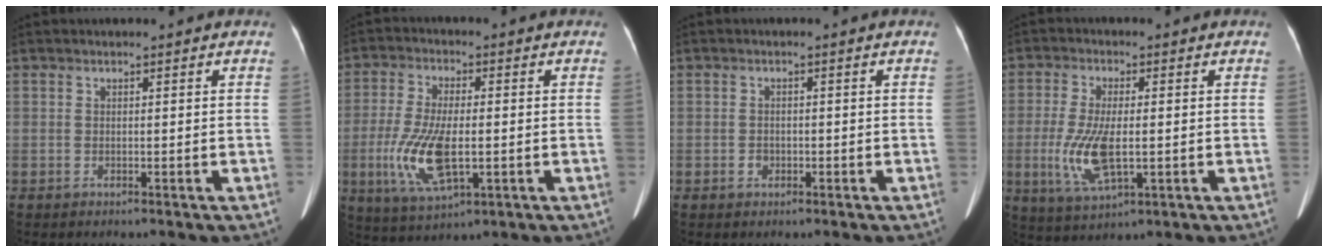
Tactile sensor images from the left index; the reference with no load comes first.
{"total": 10.5, "force": [-2.1, 3.6, 9.6], "torque": [-0.208, -0.010, -0.033]}
{"total": 1.4, "force": [-0.6, 1.1, 0.5], "torque": [-0.012, 0.002, -0.009]}
{"total": 8.4, "force": [-1.3, 2.7, 7.8], "torque": [-0.175, -0.012, -0.020]}